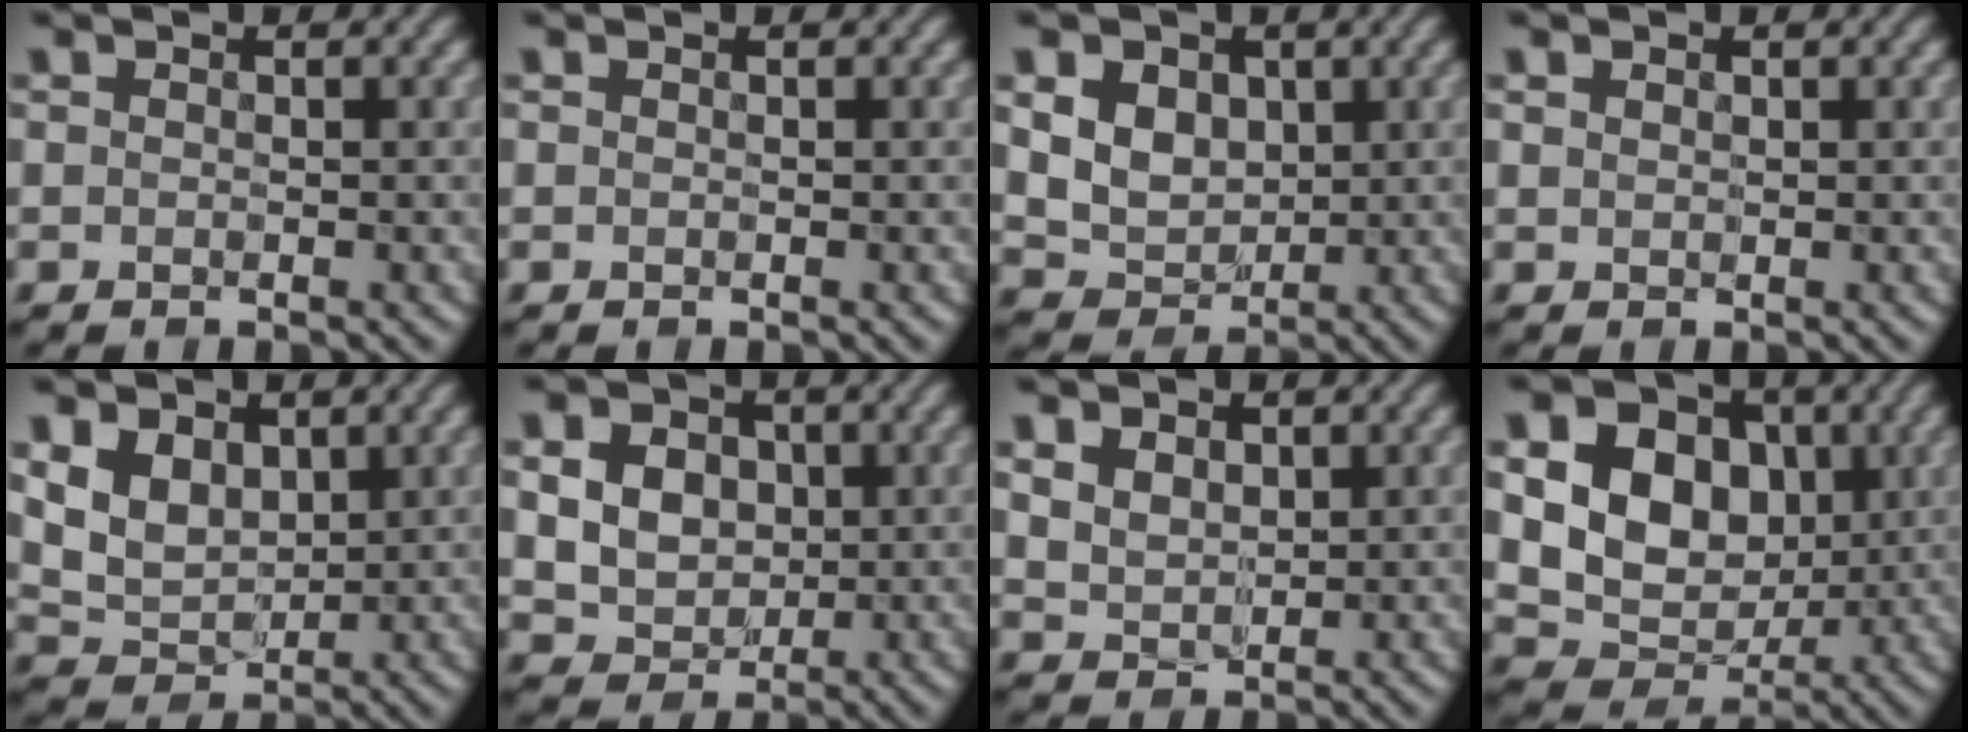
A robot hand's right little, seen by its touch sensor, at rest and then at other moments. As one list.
[{"total": 0.0}, {"total": 5.2, "force": [1.3, 4.2, 2.8], "torque": [-0.077, -0.004, 0.027]}, {"total": 0.6, "force": [0.4, 0.5, 0.2], "torque": [-0.005, 0.000, 0.010]}, {"total": 4.3, "force": [1.4, 3.2, 2.5], "torque": [-0.061, -0.008, 0.018]}, {"total": 10.4, "force": [3.0, 8.4, 5.3], "torque": [-0.110, 0.027, 0.045]}, {"total": 4.2, "force": [1.9, 3.1, 2.2], "torque": [-0.070, 0.001, 0.038]}, {"total": 11.8, "force": [2.1, 9.1, 7.2], "torque": [-0.127, 0.024, 0.017]}]